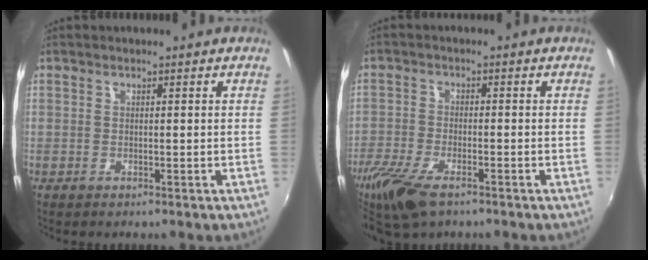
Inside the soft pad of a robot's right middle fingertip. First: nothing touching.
{"total": 10.9, "force": [-7.3, 4.0, 6.9], "torque": [-0.172, -0.037, -0.143]}